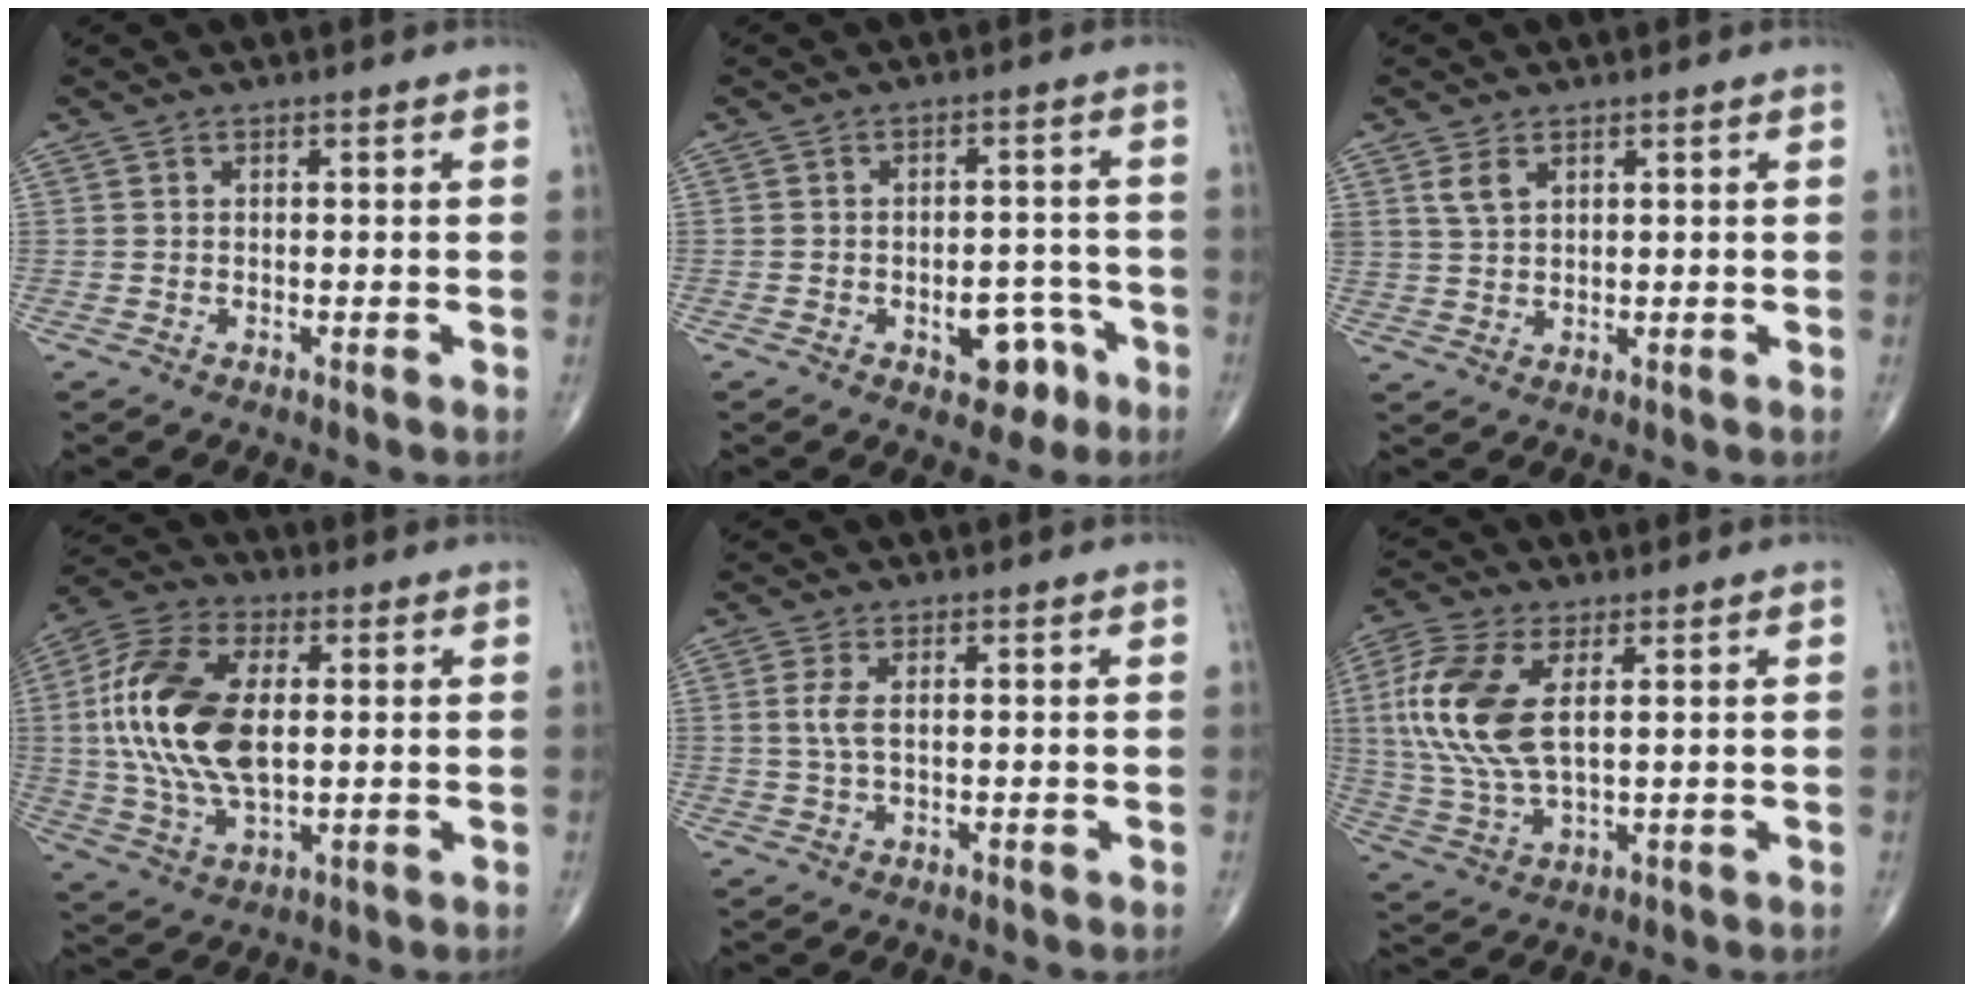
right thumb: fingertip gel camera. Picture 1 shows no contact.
{"total": 7.0, "force": [-3.3, 4.3, 4.4], "torque": [-0.029, 0.034, -0.037]}
{"total": 3.3, "force": [1.8, 1.8, 2.0], "torque": [-0.039, -0.004, 0.045]}
{"total": 19.2, "force": [1.9, 10.2, 16.2], "torque": [-0.340, 0.003, 0.032]}
{"total": 3.0, "force": [0.6, 1.1, 2.8], "torque": [-0.073, 0.003, 0.015]}
{"total": 14.7, "force": [3.3, 7.0, 12.5], "torque": [-0.291, -0.001, 0.068]}